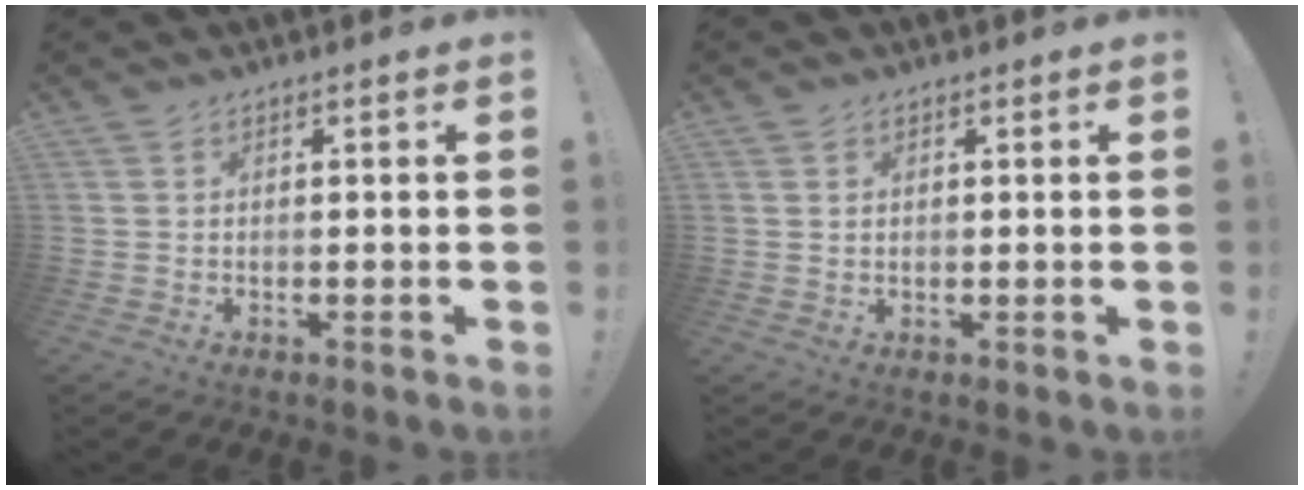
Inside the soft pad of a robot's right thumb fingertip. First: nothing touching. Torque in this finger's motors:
{"motor_torque": [1.30, 3.00, 1.14, 0.41, 0.22]}